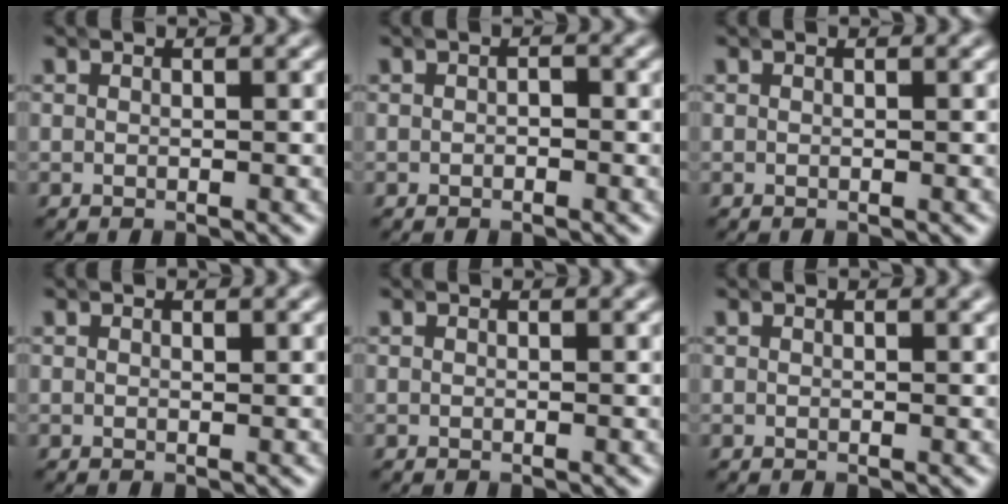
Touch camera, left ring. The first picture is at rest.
{"total": 0.6, "force": [-0.2, 0.4, 0.5], "torque": [-0.006, 0.000, -0.002]}
{"total": 0.0}
{"total": 0.0}
{"total": 0.0}
{"total": 0.6, "force": [0.4, 0.1, 0.5], "torque": [-0.004, 0.004, 0.005]}